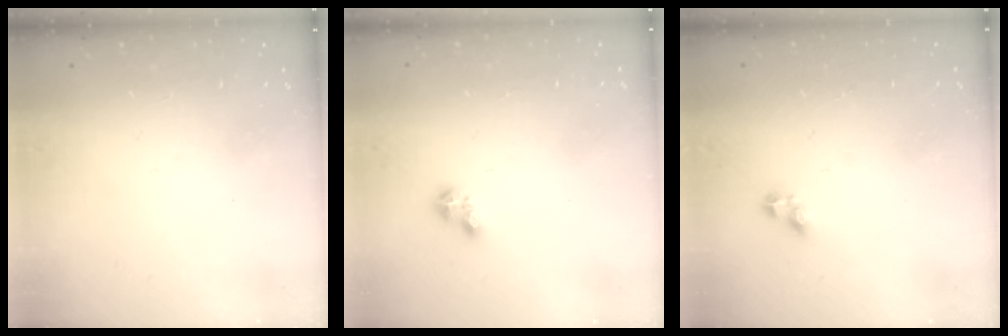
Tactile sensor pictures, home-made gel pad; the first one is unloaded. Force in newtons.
{"total": 4.0, "press": 3.9, "slide": 0.6}
{"total": 2.9, "press": 2.9, "slide": 0.4}